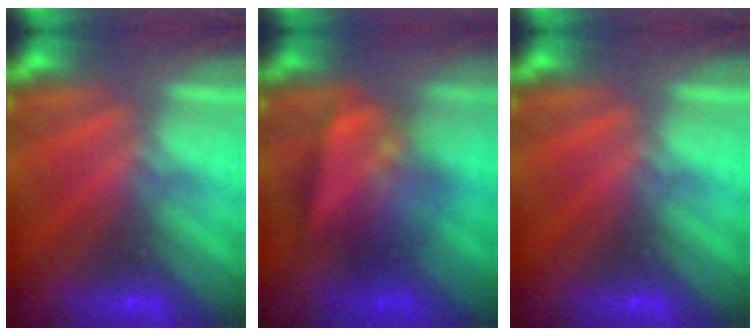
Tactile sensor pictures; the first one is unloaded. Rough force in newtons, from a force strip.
{"total": 3.6}
{"total": 0.0}